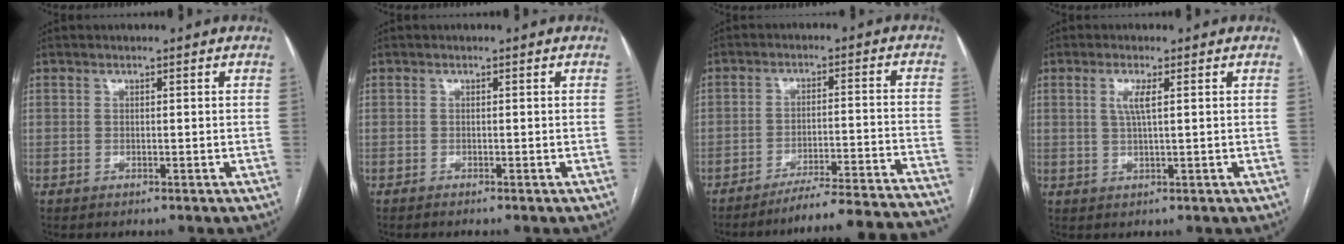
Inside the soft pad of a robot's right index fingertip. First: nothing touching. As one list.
[{"total": 0.7, "force": [-0.6, -0.2, 0.3], "torque": [-0.001, 0.000, -0.011]}, {"total": 23.4, "force": [-22.3, -1.5, 7.0], "torque": [-0.030, -0.015, -0.286]}, {"total": 2.8, "force": [0.8, 0.0, 2.6], "torque": [-0.060, -0.001, 0.016]}]